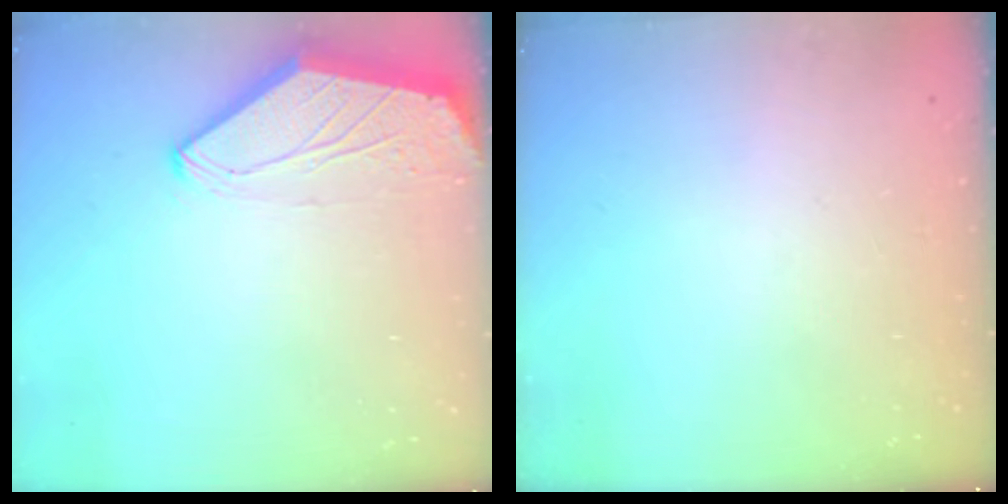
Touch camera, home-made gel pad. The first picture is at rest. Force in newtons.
{"total": 0.0}